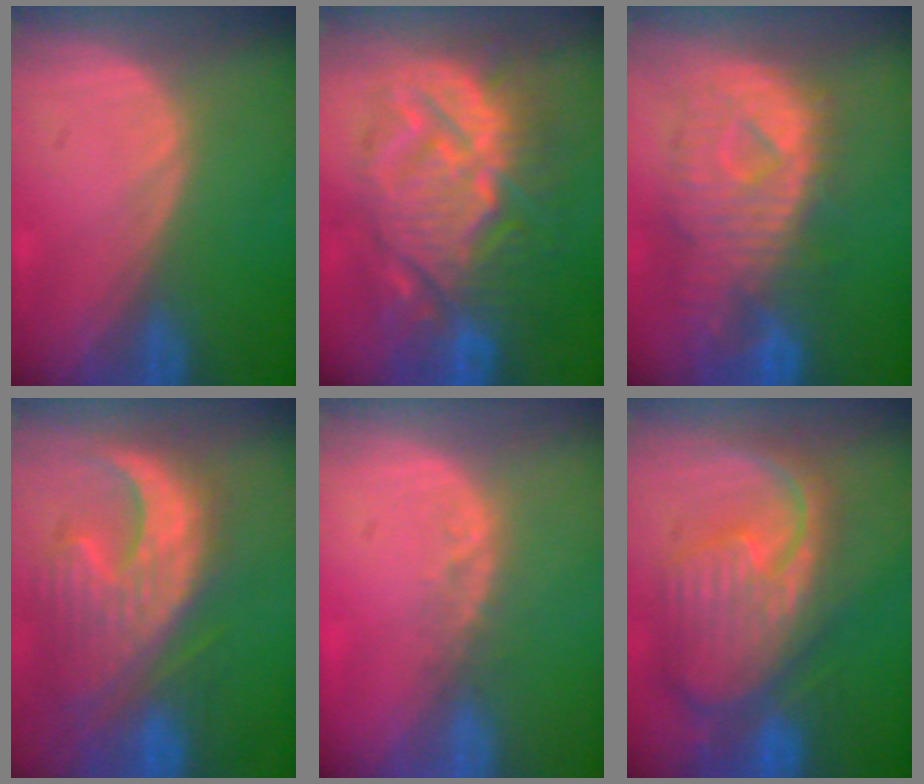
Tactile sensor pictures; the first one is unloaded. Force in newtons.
{"total": 13.4, "press": 13.4, "slide": 1.5}
{"total": 11.2, "press": 9.7, "slide": 5.6}
{"total": 12.8, "press": 11.2, "slide": 6.3}
{"total": 2.1, "press": 1.8, "slide": 1.1}
{"total": 12.3, "press": 10.6, "slide": 6.2}